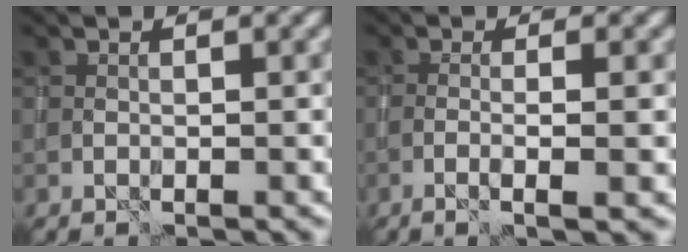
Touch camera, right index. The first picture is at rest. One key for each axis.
{"total": 3.0, "fx": -0.8, "fy": 0.4, "fz": 2.9, "tx": -0.044, "ty": 0.003, "tz": -0.020}